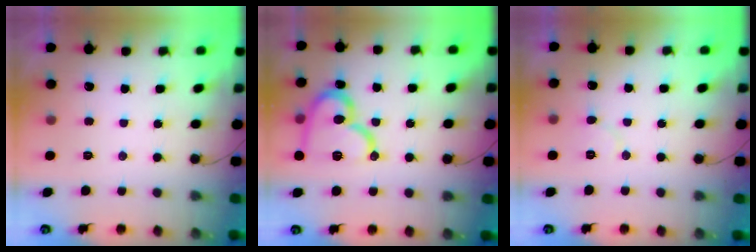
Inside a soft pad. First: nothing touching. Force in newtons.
{"total": 17.9, "press": 17.8, "slide": 1.7}
{"total": 5.5, "press": 5.5, "slide": 0.5}